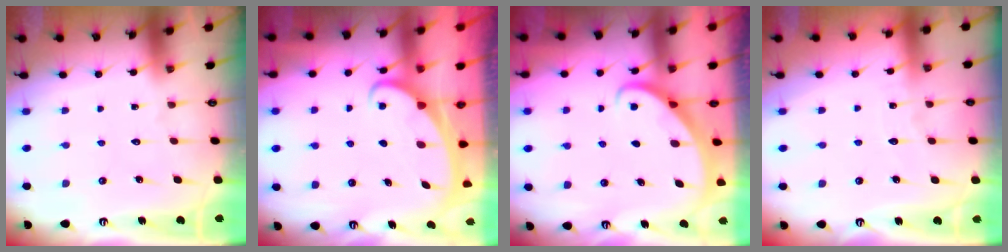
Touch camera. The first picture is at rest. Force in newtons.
{"total": 2.3, "press": 2.3, "slide": 0.3}
{"total": 2.9, "press": 2.9, "slide": 0.2}
{"total": 3.0, "press": 3.0, "slide": 0.3}